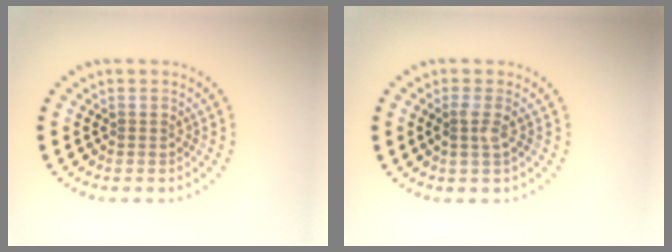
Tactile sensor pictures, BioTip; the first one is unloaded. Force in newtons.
{"total": 1.3, "press": 1.1, "slide": 0.6}